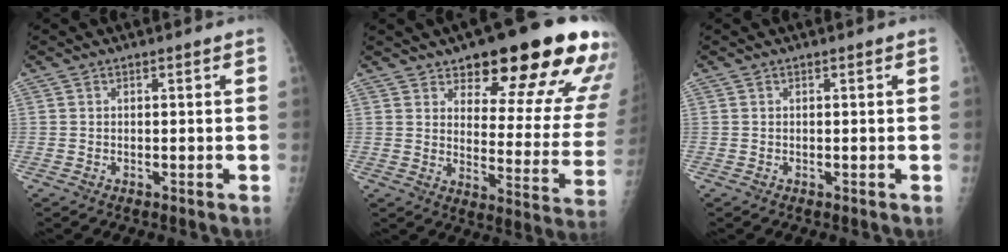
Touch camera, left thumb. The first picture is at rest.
{"total": 22.3, "force": [14.7, 7.1, 15.2], "torque": [-0.150, -0.073, 0.189]}
{"total": 0.0}